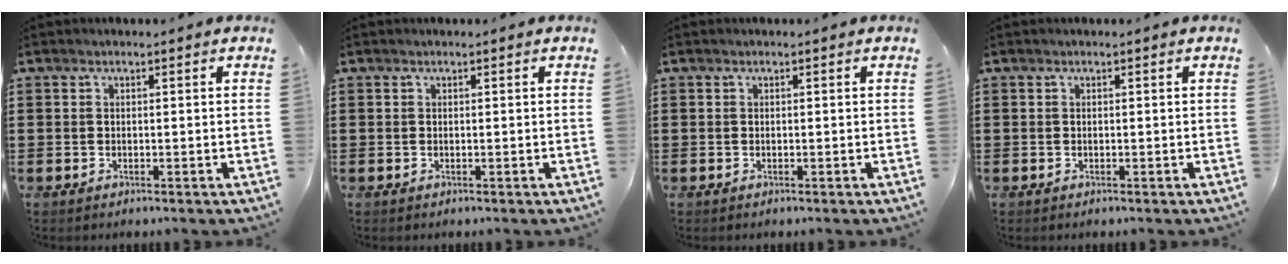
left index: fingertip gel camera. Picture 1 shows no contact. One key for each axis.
{"total": 0.0}
{"total": 0.0}
{"total": 0.0}